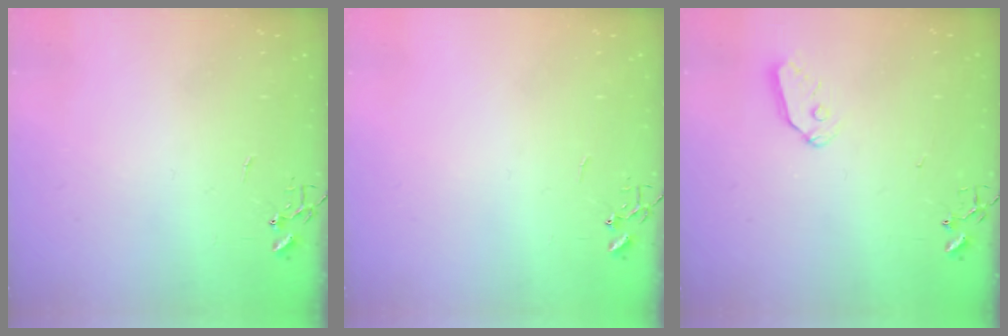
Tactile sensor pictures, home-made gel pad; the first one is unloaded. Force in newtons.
{"total": 0.0}
{"total": 7.4, "press": 7.4, "slide": 0.5}